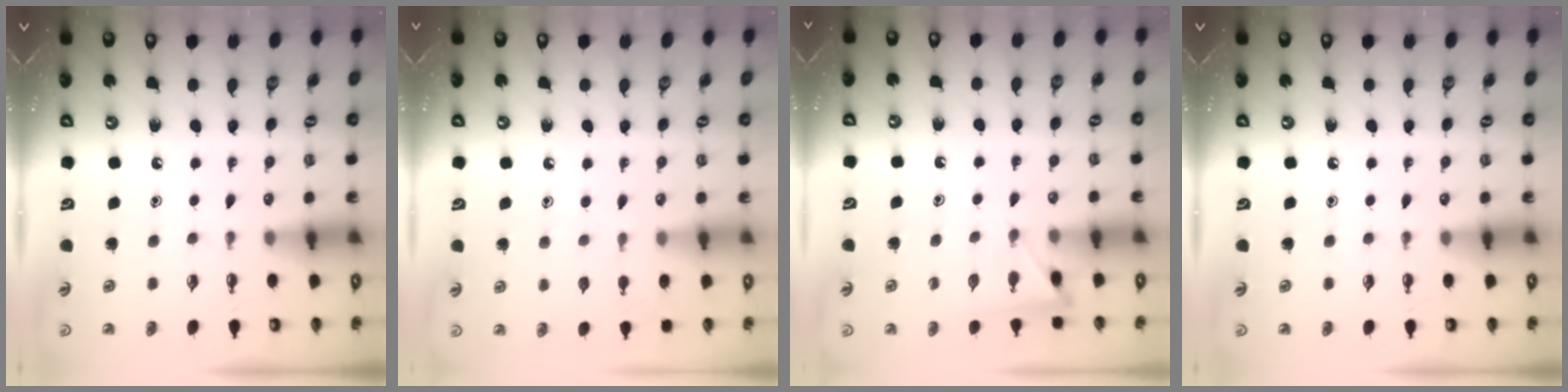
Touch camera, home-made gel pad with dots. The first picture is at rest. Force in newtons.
{"total": 5.5, "press": 5.5, "slide": 0.5}
{"total": 5.2, "press": 5.1, "slide": 0.5}
{"total": 0.0}